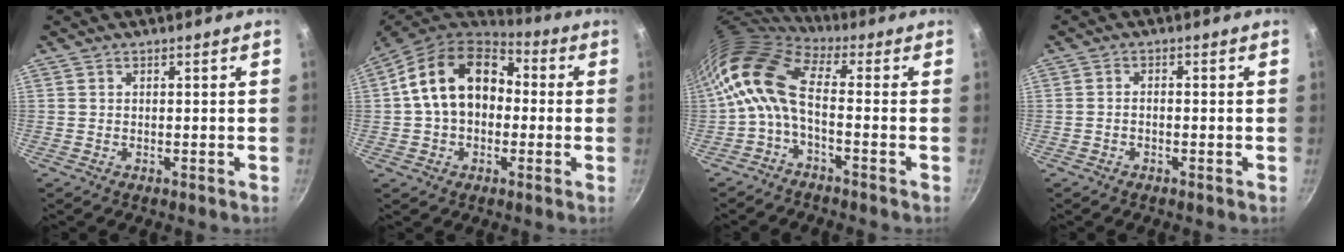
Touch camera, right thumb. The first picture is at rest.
{"total": 16.8, "force": [1.2, 12.2, 11.5], "torque": [-0.168, 0.038, 0.005]}
{"total": 10.3, "force": [-0.6, 4.5, 9.2], "torque": [-0.192, 0.024, -0.028]}
{"total": 1.2, "force": [-0.6, 0.6, 0.8], "torque": [-0.015, 0.010, -0.013]}